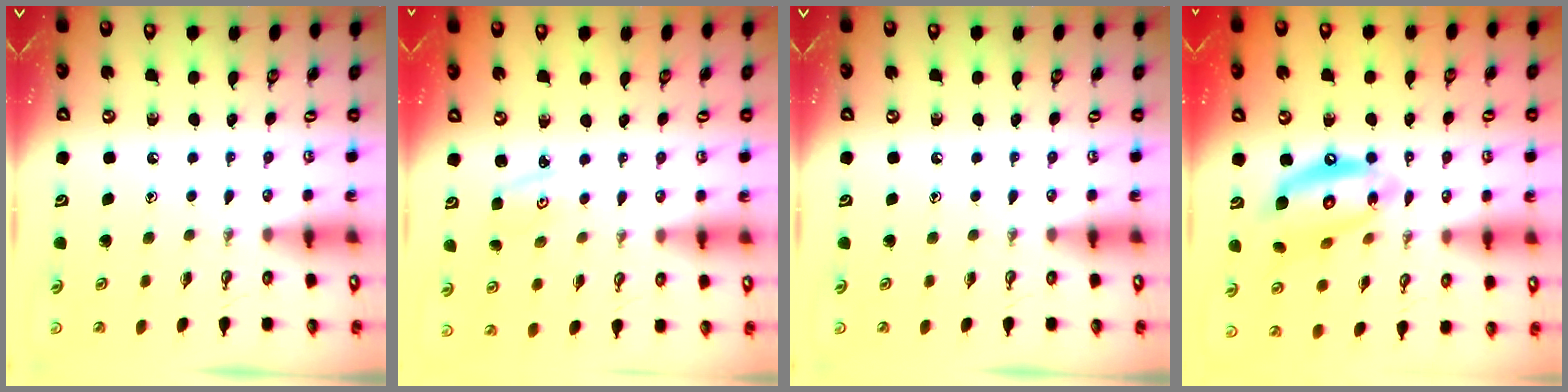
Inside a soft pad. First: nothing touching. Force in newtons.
{"total": 2.5, "press": 2.5, "slide": 0.3}
{"total": 0.0}
{"total": 13.8, "press": 13.7, "slide": 1.2}